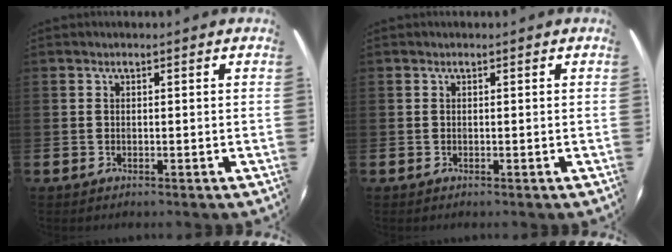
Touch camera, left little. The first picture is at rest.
{"total": 0.0}